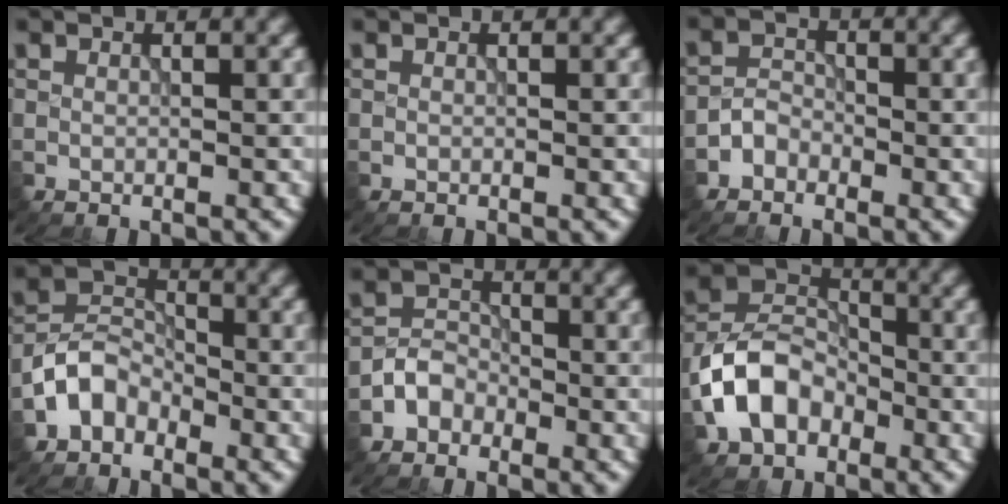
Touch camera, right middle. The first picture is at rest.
{"total": 0.0}
{"total": 1.7, "force": [-1.3, 1.1, 0.4], "torque": [-0.002, 0.010, -0.028]}
{"total": 3.6, "force": [-2.2, 2.5, 1.4], "torque": [-0.025, 0.012, -0.053]}
{"total": 2.3, "force": [-1.5, 1.7, 0.6], "torque": [-0.005, 0.012, -0.035]}
{"total": 7.0, "force": [-2.7, 5.0, 4.1], "torque": [-0.083, 0.009, -0.064]}